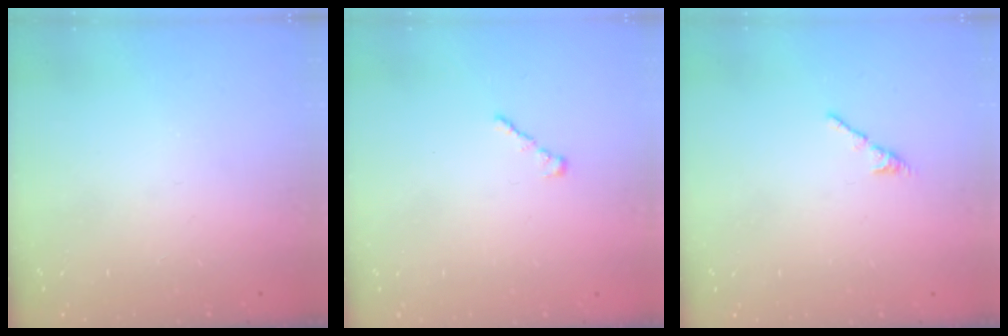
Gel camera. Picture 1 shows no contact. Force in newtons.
{"total": 1.4, "press": 1.3, "slide": 0.5}
{"total": 2.7, "press": 2.6, "slide": 0.8}